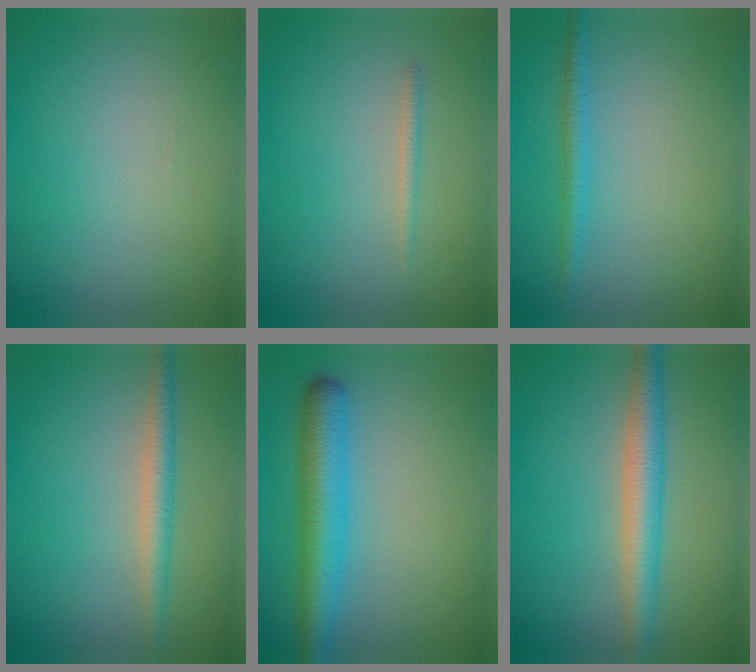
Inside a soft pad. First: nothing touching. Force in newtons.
{"total": 0.8, "press": 0.8, "slide": 0.0}
{"total": 1.6, "press": 1.6, "slide": 0.0}
{"total": 2.5, "press": 2.5, "slide": 0.1}
{"total": 5.2, "press": 5.2, "slide": 0.1}
{"total": 4.0, "press": 4.0, "slide": 0.2}